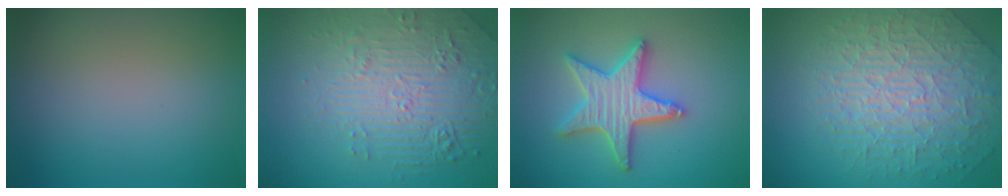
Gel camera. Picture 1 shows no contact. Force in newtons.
{"total": 4.9, "press": 4.5, "slide": 2.0}
{"total": 5.2, "press": 5.1, "slide": 0.8}
{"total": 6.4, "press": 5.4, "slide": 3.4}